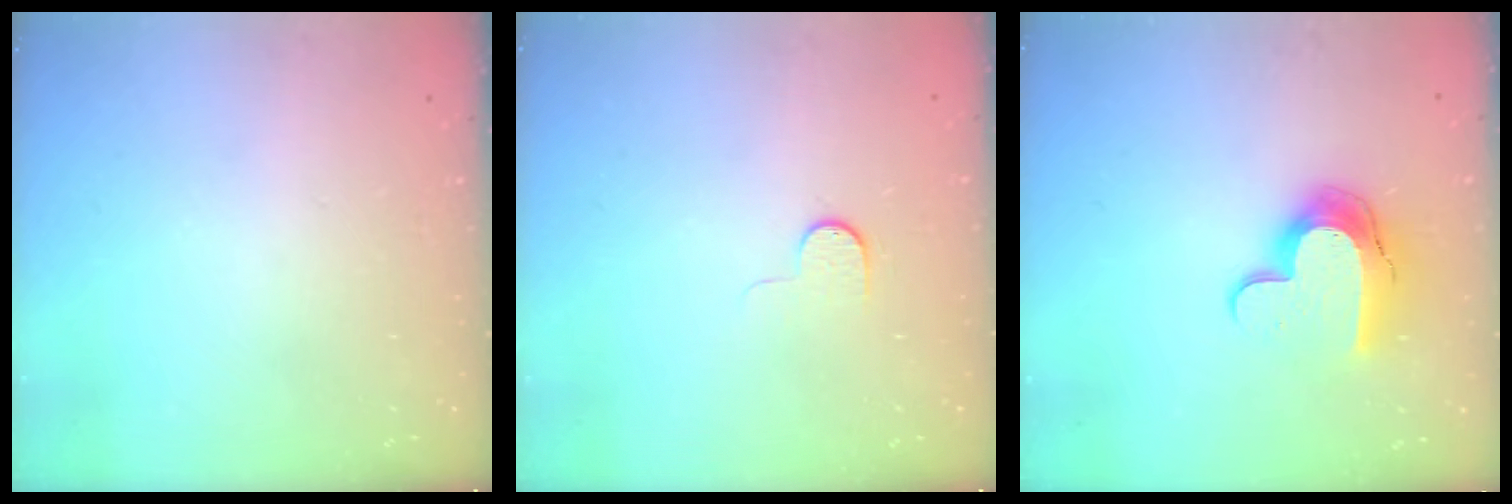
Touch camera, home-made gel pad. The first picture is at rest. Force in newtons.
{"total": 5.0, "press": 5.0, "slide": 0.5}
{"total": 11.9, "press": 11.9, "slide": 0.6}